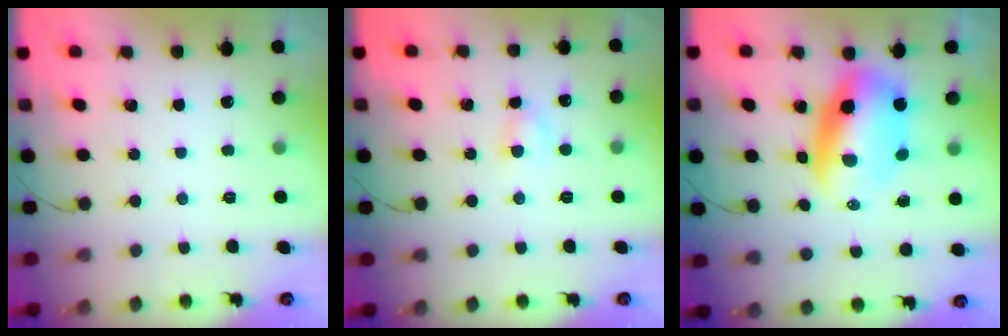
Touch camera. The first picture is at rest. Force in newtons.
{"total": 2.5, "press": 2.3, "slide": 1.0}
{"total": 10.9, "press": 10.4, "slide": 3.0}